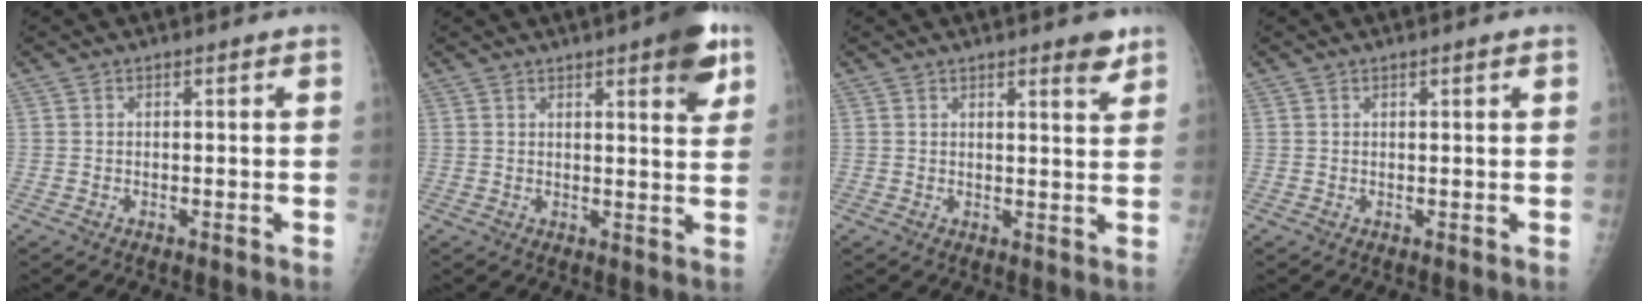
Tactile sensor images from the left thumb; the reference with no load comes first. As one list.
[{"total": 8.2, "force": [4.5, 2.0, 6.6], "torque": [-0.071, -0.018, 0.053]}, {"total": 3.9, "force": [2.7, 0.7, 2.6], "torque": [-0.028, -0.019, 0.034]}, {"total": 0.9, "force": [0.6, 0.0, 0.6], "torque": [-0.010, -0.002, 0.010]}]